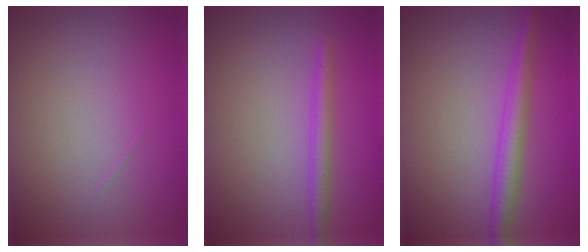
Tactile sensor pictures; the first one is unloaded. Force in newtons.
{"total": 1.9, "press": 1.9, "slide": 0.2}
{"total": 3.0, "press": 3.0, "slide": 0.1}